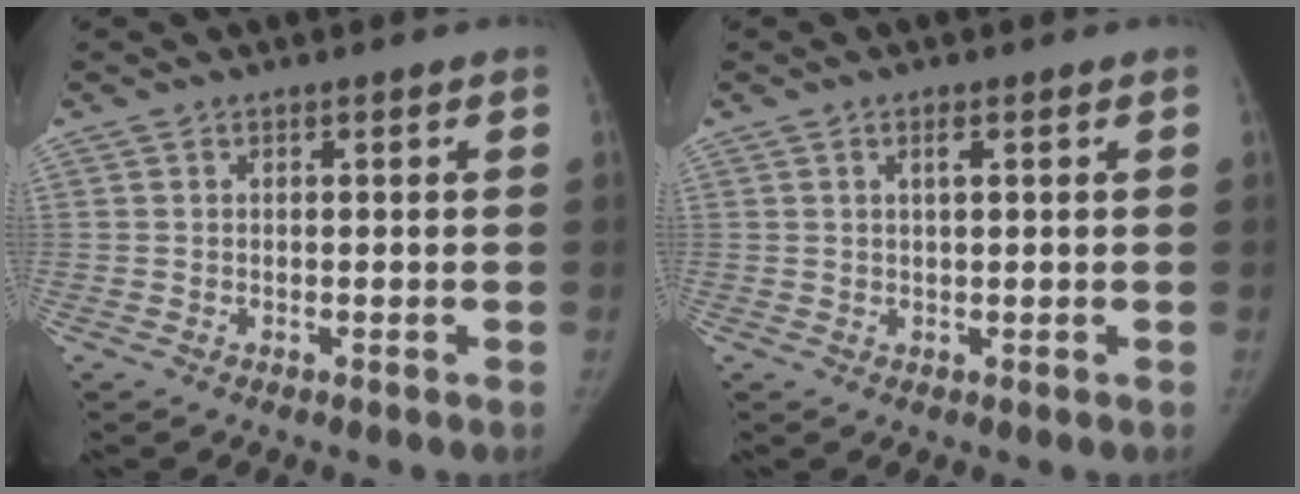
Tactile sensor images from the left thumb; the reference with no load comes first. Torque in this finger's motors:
{"motor_torque": [-0.22, -0.09, -0.23, 0.13, -0.03]}